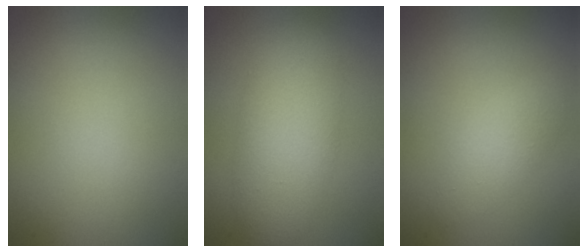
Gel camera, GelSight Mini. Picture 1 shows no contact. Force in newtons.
{"total": 5.4, "press": 5.4, "slide": 0.1}
{"total": 2.2, "press": 2.2, "slide": 0.2}